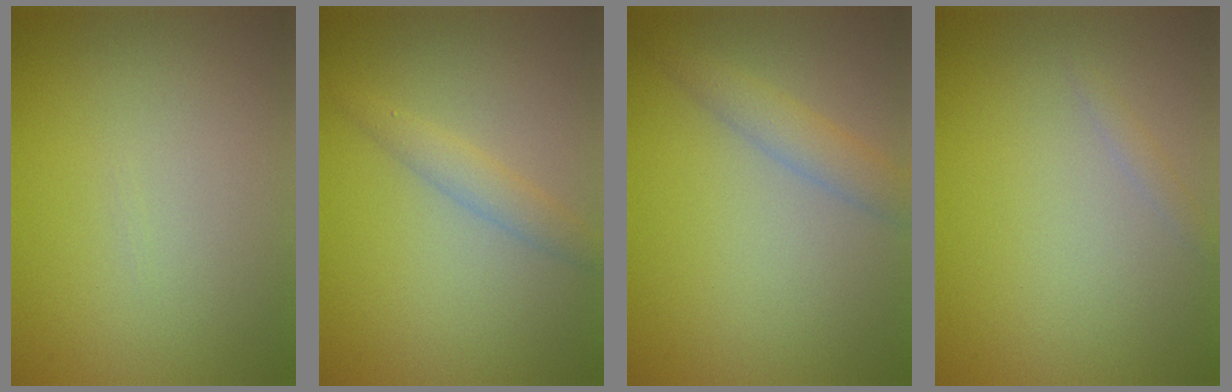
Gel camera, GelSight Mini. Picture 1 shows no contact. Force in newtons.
{"total": 1.9, "press": 1.9, "slide": 0.1}
{"total": 2.3, "press": 2.3, "slide": 0.0}
{"total": 0.7, "press": 0.7, "slide": 0.0}